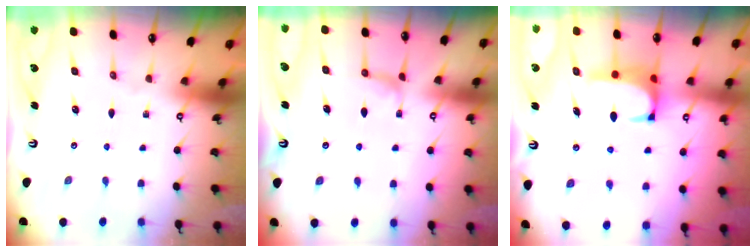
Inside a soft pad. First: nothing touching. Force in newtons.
{"total": 1.9, "press": 1.7, "slide": 0.8}
{"total": 2.5, "press": 2.4, "slide": 0.8}